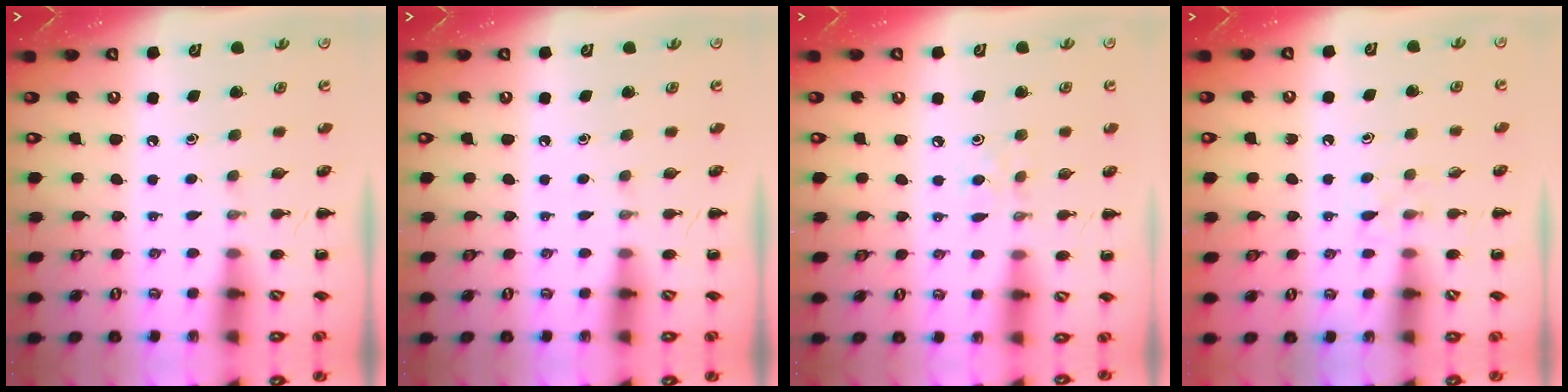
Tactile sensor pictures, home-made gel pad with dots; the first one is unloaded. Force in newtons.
{"total": 0.0}
{"total": 4.7, "press": 4.3, "slide": 1.7}
{"total": 4.3, "press": 4.0, "slide": 1.6}